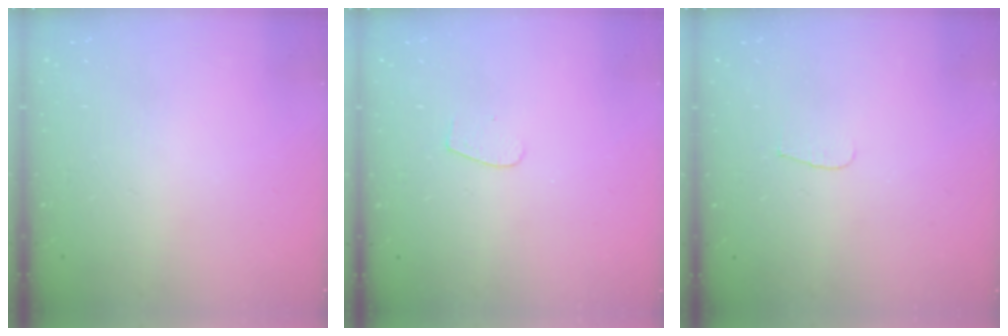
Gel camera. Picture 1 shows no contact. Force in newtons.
{"total": 4.0, "press": 4.0, "slide": 0.4}
{"total": 3.4, "press": 3.4, "slide": 0.3}